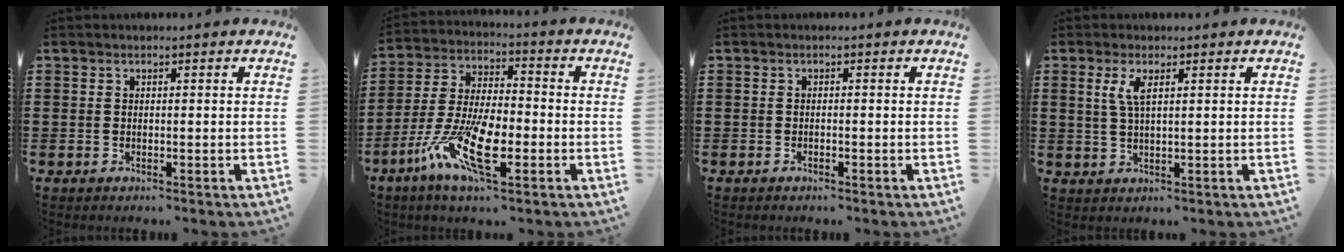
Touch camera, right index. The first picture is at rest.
{"total": 11.5, "force": [-5.0, 4.0, 9.5], "torque": [-0.222, -0.007, -0.099]}
{"total": 0.5, "force": [-0.5, 0.0, 0.2], "torque": [-0.007, -0.003, -0.008]}
{"total": 3.4, "force": [1.3, 1.0, 2.9], "torque": [-0.063, 0.006, 0.021]}